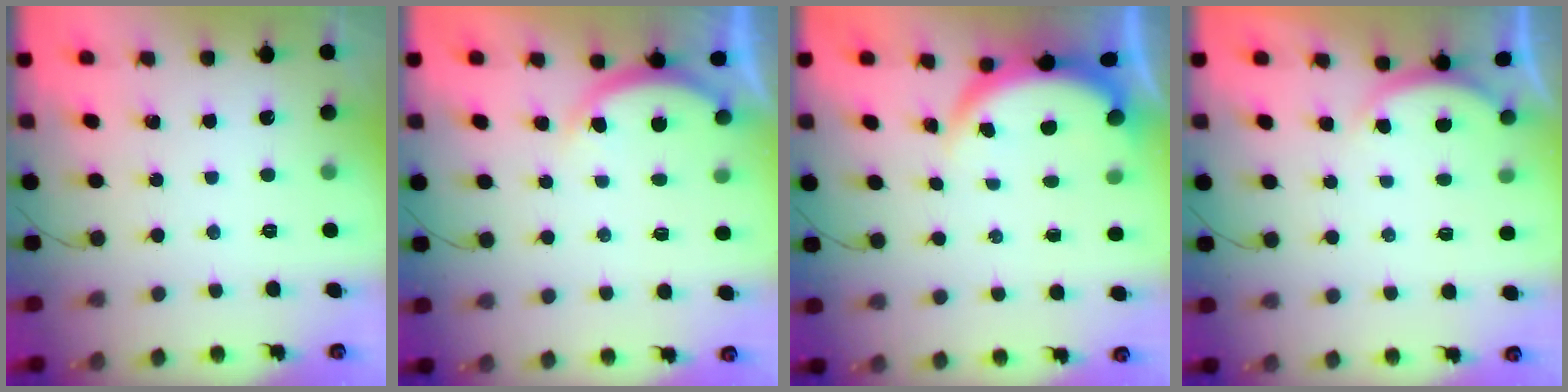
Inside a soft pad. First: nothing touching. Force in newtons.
{"total": 5.1, "press": 5.1, "slide": 0.7}
{"total": 3.7, "press": 3.7, "slide": 0.2}
{"total": 2.5, "press": 2.4, "slide": 0.6}